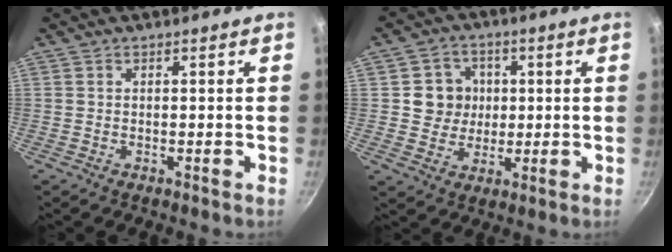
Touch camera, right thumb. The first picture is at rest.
{"total": 7.8, "force": [0.9, 7.3, 2.5], "torque": [-0.001, 0.006, 0.015]}